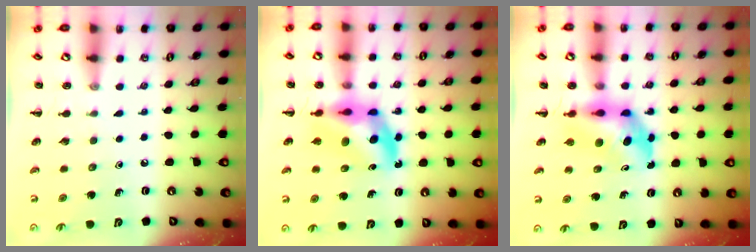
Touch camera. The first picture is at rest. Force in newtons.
{"total": 11.3, "press": 10.7, "slide": 3.6}
{"total": 6.2, "press": 5.9, "slide": 1.7}